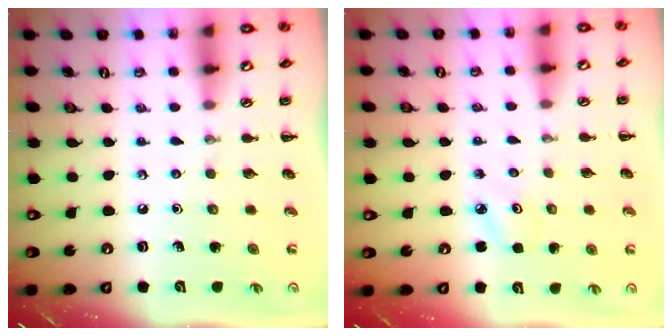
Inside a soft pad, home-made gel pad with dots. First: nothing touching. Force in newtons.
{"total": 2.3, "press": 2.2, "slide": 0.5}